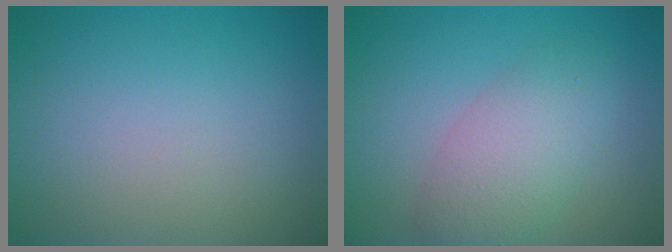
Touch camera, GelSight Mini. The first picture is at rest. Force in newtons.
{"total": 4.4, "press": 4.4, "slide": 0.2}